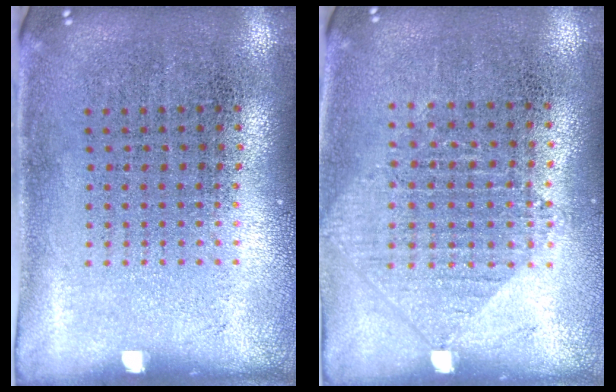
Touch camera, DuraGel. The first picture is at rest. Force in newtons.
{"total": 0.9, "press": 0.9, "slide": 0.2}